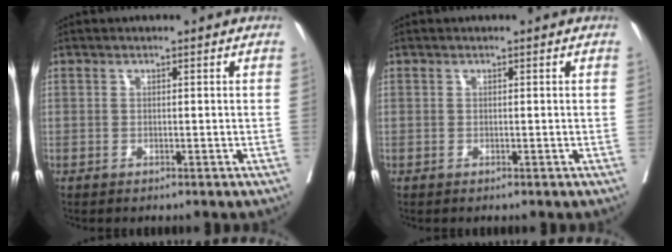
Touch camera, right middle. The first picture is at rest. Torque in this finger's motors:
{"motor_torque": [-0.02, 0.13, 0.00, 0.00]}